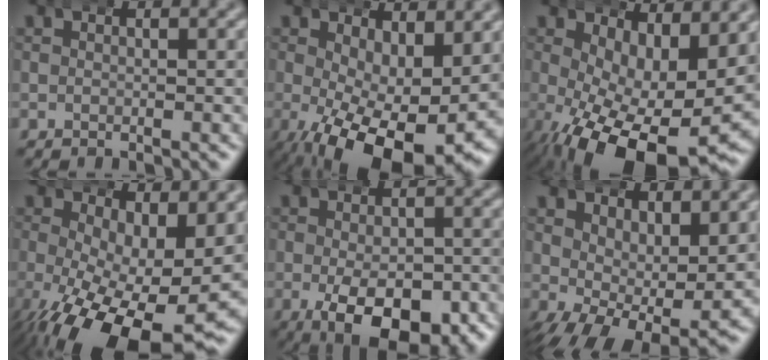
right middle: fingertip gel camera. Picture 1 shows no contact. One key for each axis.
{"total": 10.1, "fx": -4.0, "fy": 3.9, "fz": 8.4, "tx": -0.147, "ty": -0.051, "tz": -0.036}
{"total": 11.3, "fx": -3.7, "fy": 5.1, "fz": 9.4, "tx": -0.160, "ty": -0.053, "tz": -0.031}
{"total": 10.6, "fx": -3.3, "fy": 4.5, "fz": 9.0, "tx": -0.164, "ty": -0.056, "tz": -0.023}
{"total": 10.4, "fx": -4.1, "fy": 5.4, "fz": 7.9, "tx": -0.123, "ty": -0.032, "tz": -0.046}
{"total": 6.6, "fx": -0.6, "fy": 3.6, "fz": 5.4, "tx": -0.095, "ty": -0.047, "tz": 0.010}